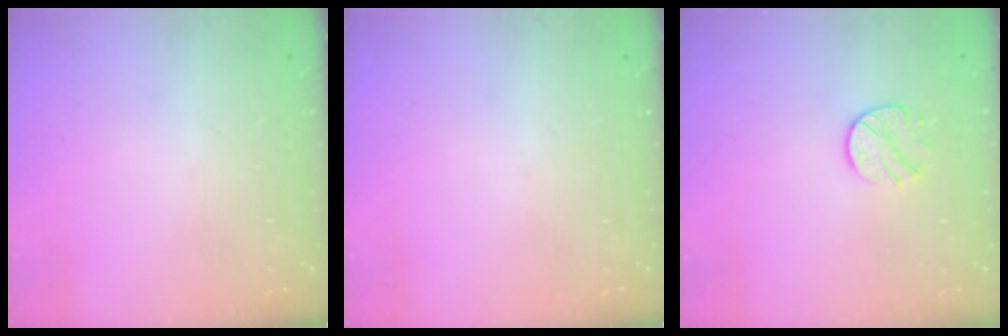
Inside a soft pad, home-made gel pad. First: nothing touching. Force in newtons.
{"total": 0.0}
{"total": 8.7, "press": 8.7, "slide": 0.5}